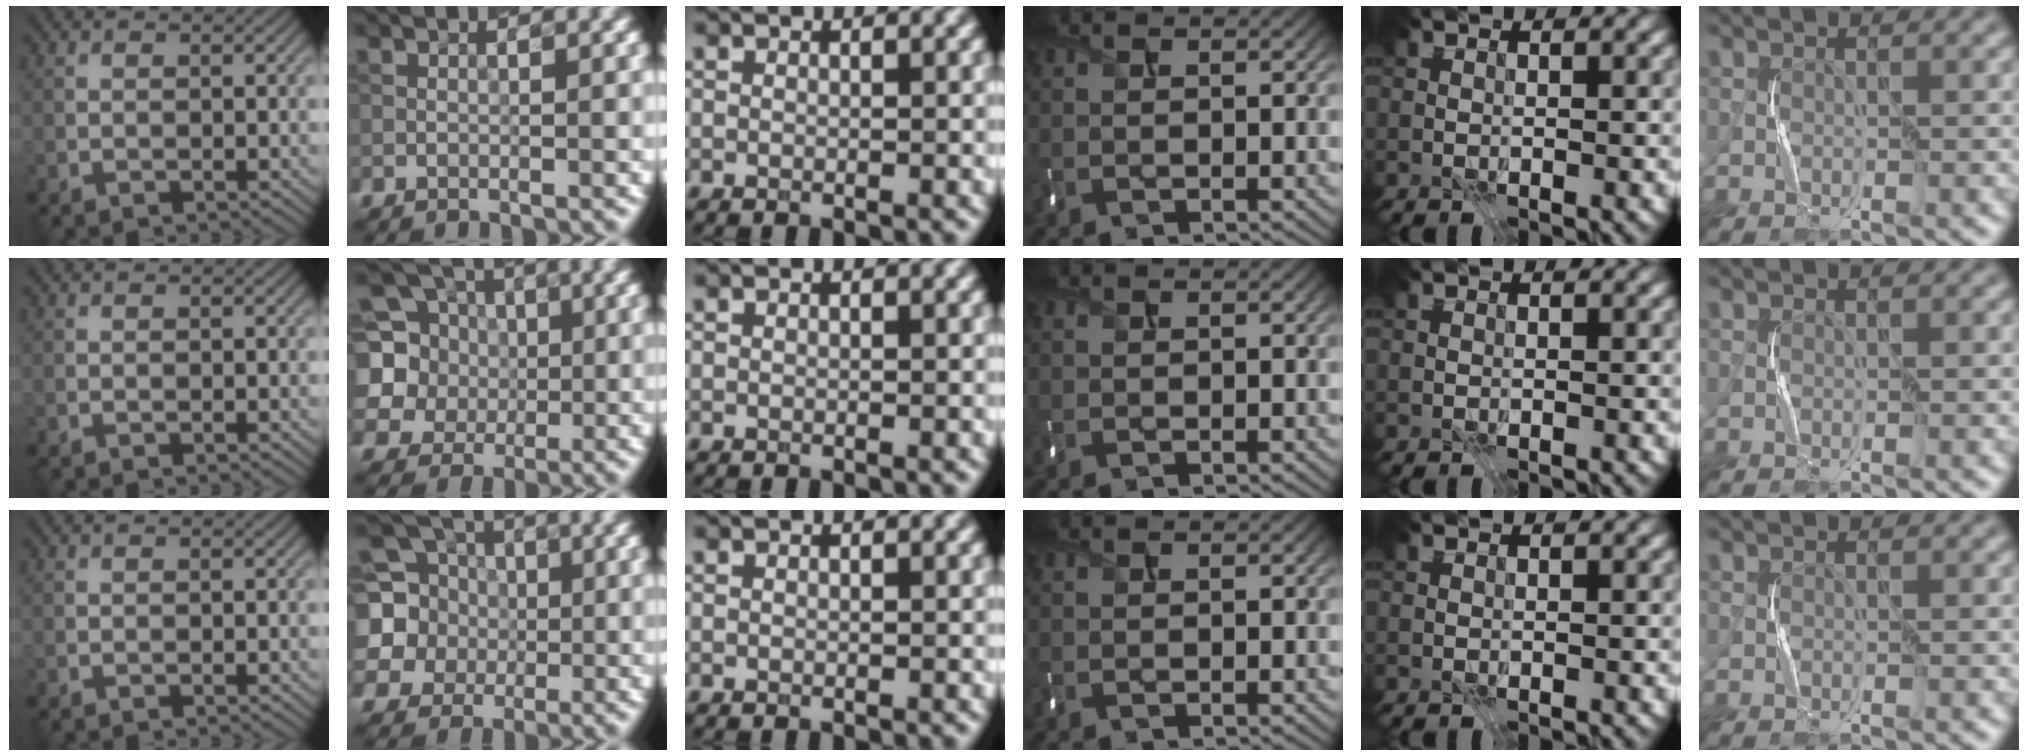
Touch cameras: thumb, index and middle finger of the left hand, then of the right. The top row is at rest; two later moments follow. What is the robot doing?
{"motion": "press", "object": "keyboard"}